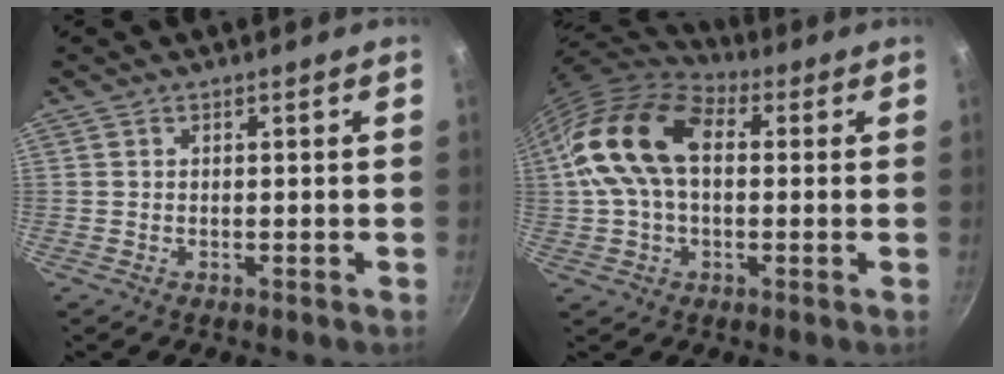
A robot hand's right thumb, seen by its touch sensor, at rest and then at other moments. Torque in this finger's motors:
{"motor_torque": [1.14, 3.87, 1.07, -0.90, 0.27]}